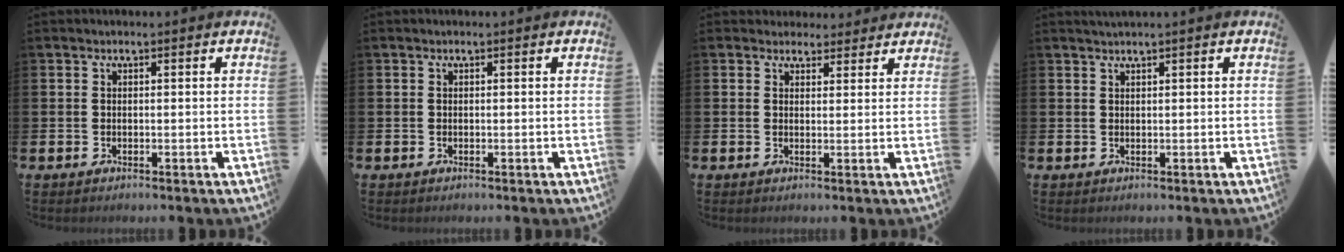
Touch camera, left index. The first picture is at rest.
{"total": 0.0}
{"total": 3.1, "force": [2.8, 1.2, -0.3], "torque": [0.010, -0.010, 0.051]}
{"total": 0.9, "force": [0.8, -0.2, 0.4], "torque": [-0.010, 0.004, 0.016]}